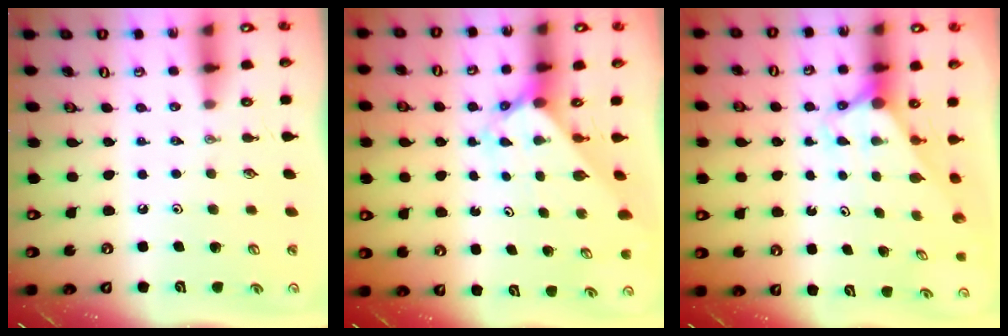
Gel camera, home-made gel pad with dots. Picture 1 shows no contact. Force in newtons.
{"total": 2.4, "press": 2.4, "slide": 0.2}
{"total": 2.9, "press": 2.9, "slide": 0.0}